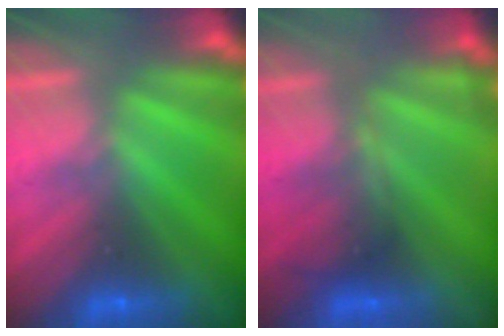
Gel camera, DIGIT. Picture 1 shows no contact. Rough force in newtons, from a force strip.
{"total": 4.8}